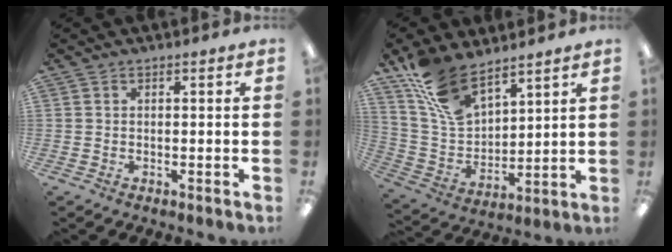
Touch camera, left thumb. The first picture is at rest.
{"total": 14.5, "force": [10.7, 6.9, 7.0], "torque": [-0.153, -0.048, 0.206]}